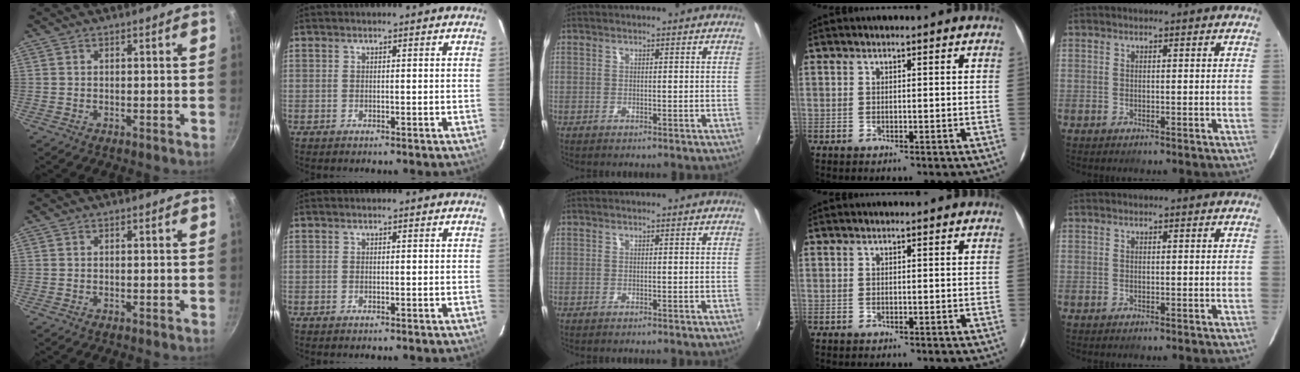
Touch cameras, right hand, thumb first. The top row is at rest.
{}